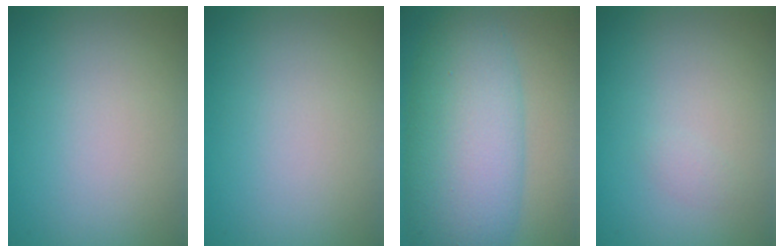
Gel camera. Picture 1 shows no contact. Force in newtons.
{"total": 0.0}
{"total": 10.2, "press": 10.2, "slide": 0.1}
{"total": 0.6, "press": 0.6, "slide": 0.1}